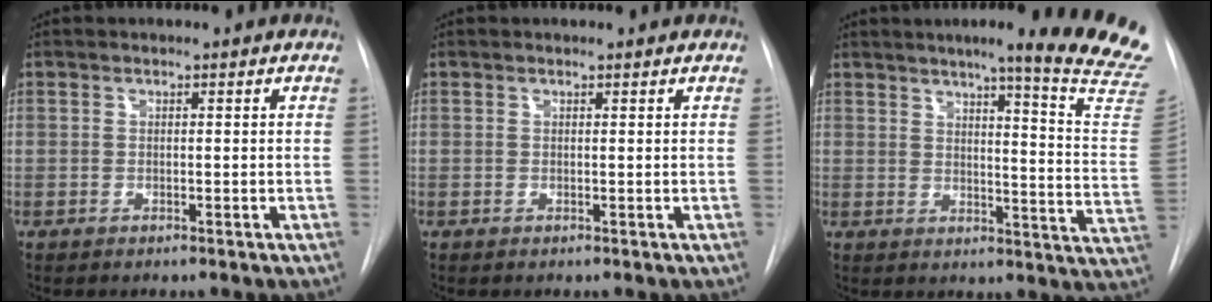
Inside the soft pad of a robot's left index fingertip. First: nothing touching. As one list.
[{"total": 0.0}, {"total": 18.8, "force": [15.4, -1.3, 10.6], "torque": [-0.130, -0.101, 0.171]}]